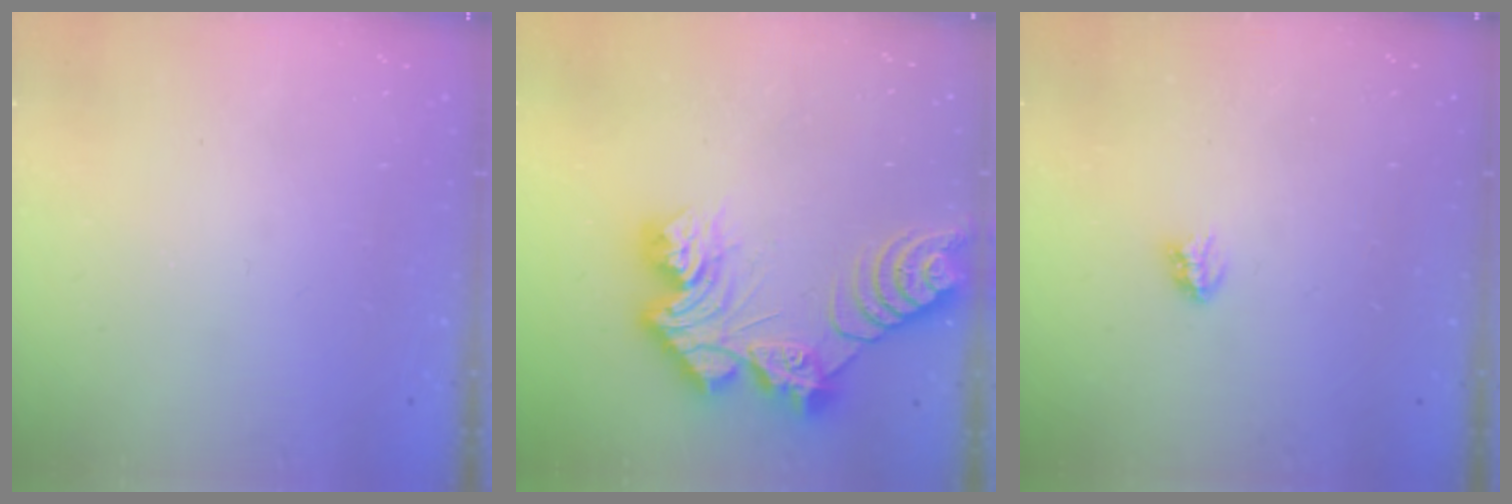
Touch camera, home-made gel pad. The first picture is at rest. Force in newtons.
{"total": 15.7, "press": 15.6, "slide": 1.2}
{"total": 2.9, "press": 2.9, "slide": 0.3}